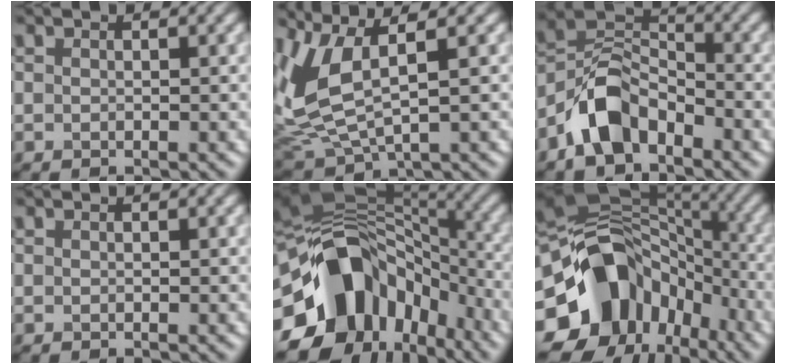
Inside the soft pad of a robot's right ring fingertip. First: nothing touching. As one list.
[{"total": 6.9, "force": [2.2, 3.0, 5.8], "torque": [-0.150, 0.000, 0.049]}, {"total": 6.1, "force": [-3.8, 3.5, 3.3], "torque": [-0.055, 0.009, -0.081]}, {"total": 0.0}, {"total": 15.1, "force": [-4.1, 11.1, 9.3], "torque": [-0.161, 0.001, -0.074]}, {"total": 15.6, "force": [-4.6, 12.3, 8.3], "torque": [-0.151, 0.006, -0.083]}]